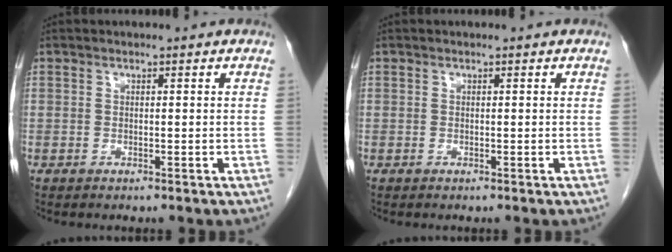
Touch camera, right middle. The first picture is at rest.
{"total": 0.0}